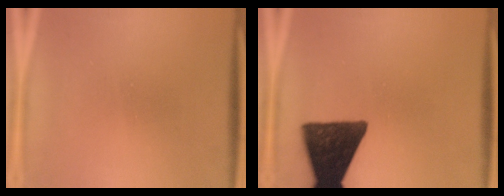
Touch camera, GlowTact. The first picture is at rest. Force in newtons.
{"total": 13.3}